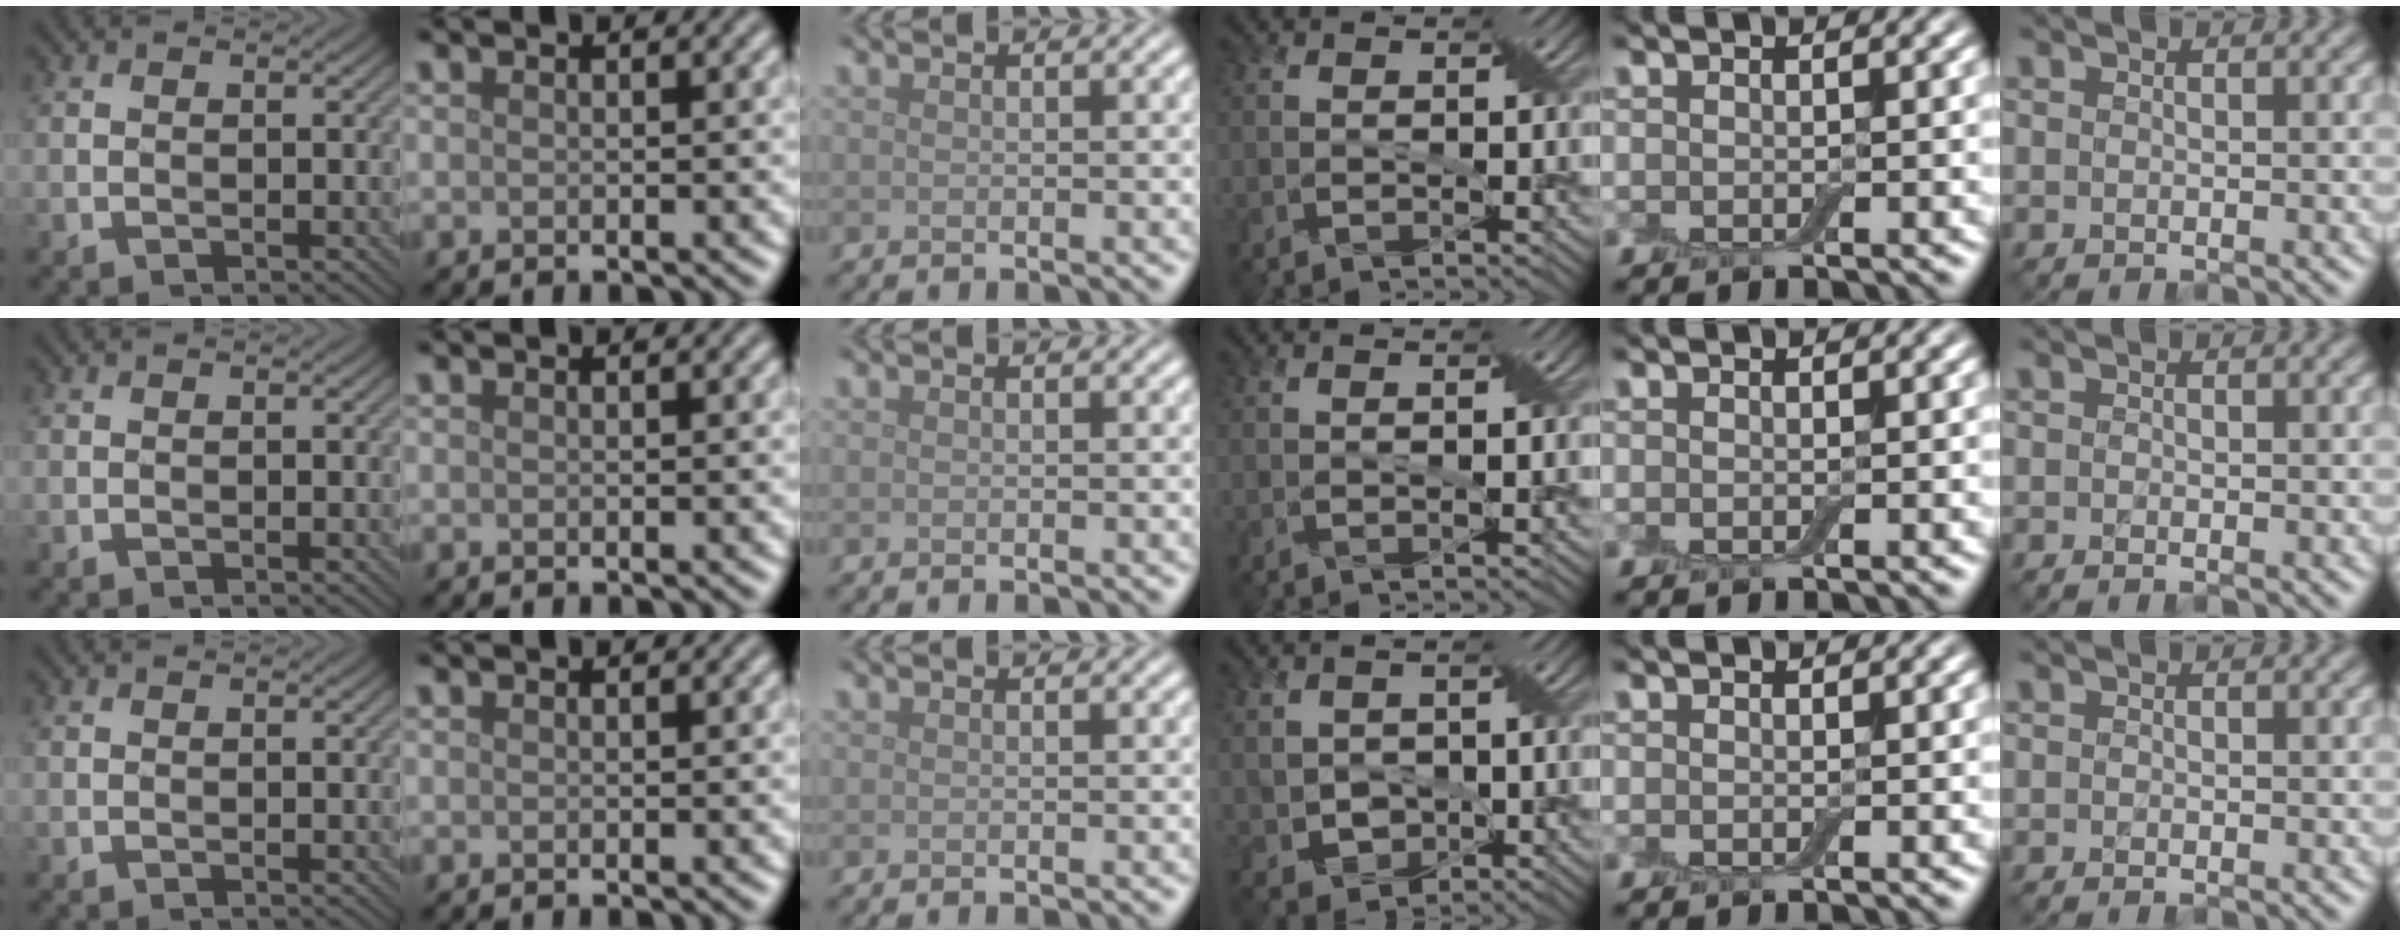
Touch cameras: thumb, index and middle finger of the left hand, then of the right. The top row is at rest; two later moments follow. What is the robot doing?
{"motion": "cut", "object": "cling film"}